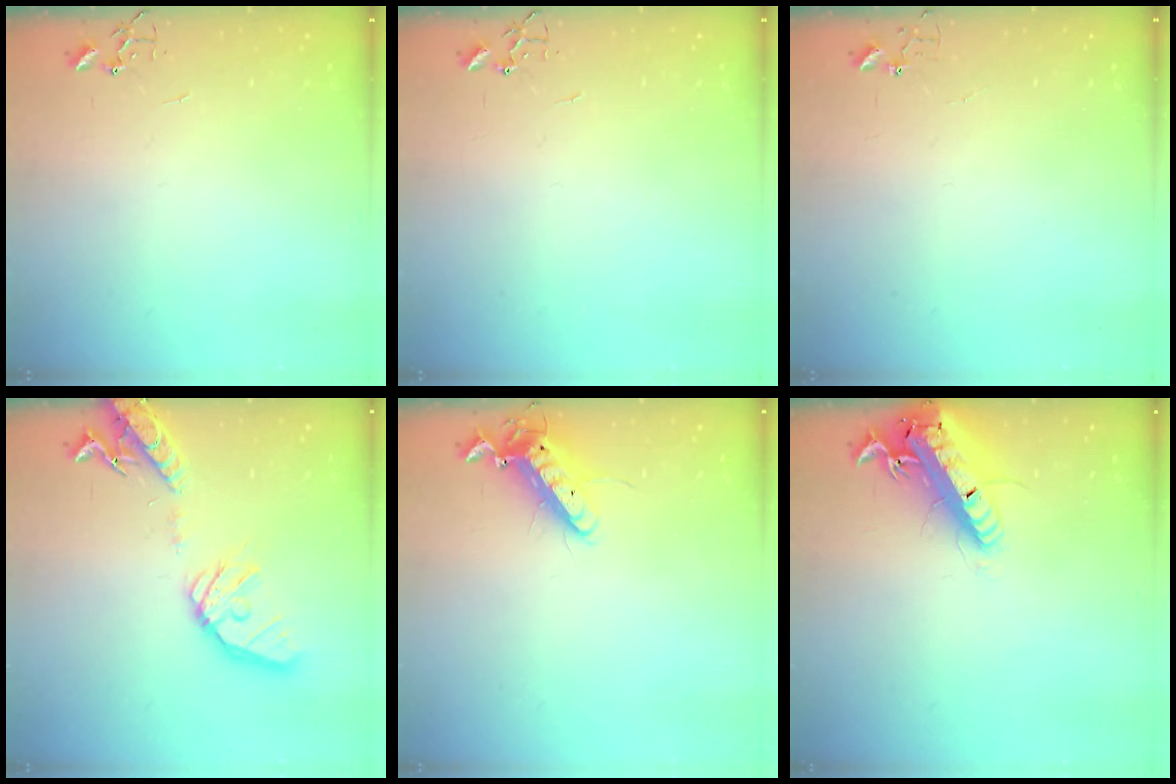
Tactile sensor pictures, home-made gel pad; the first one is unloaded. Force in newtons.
{"total": 0.0}
{"total": 3.4, "press": 3.4, "slide": 0.3}
{"total": 17.8, "press": 17.5, "slide": 3.0}
{"total": 11.9, "press": 11.7, "slide": 2.2}
{"total": 20.0, "press": 19.7, "slide": 4.0}